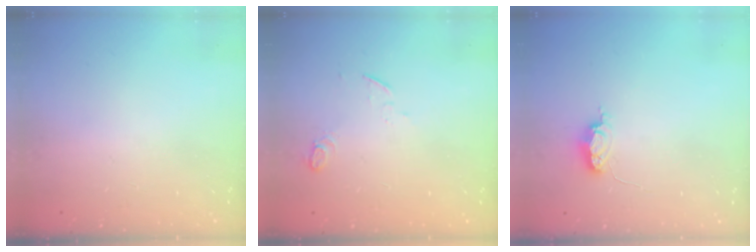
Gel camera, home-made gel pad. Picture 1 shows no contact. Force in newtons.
{"total": 4.8, "press": 4.8, "slide": 0.8}
{"total": 4.5, "press": 4.5, "slide": 0.5}